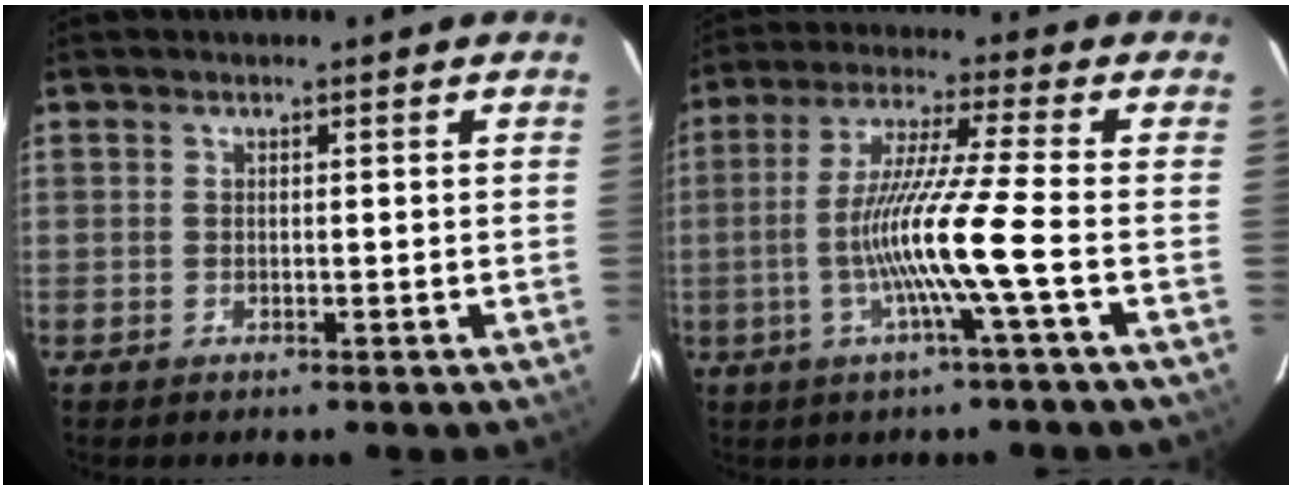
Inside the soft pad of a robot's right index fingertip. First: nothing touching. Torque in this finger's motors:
{"motor_torque": [1.04, -0.41, 0.94, 0.21]}